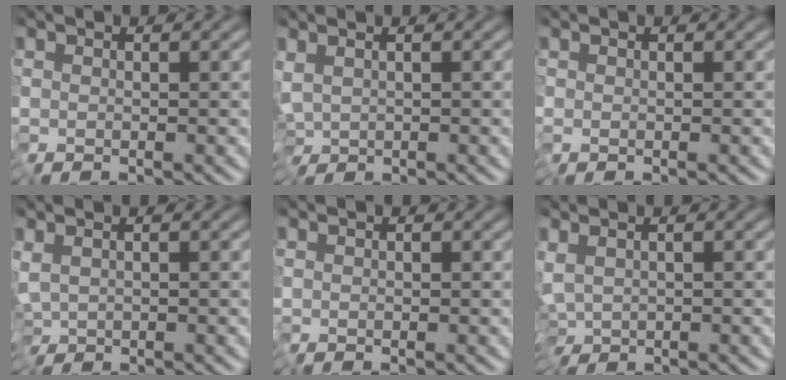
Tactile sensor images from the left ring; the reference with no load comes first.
{"total": 3.4, "force": [-0.9, 2.1, 2.5], "torque": [-0.055, -0.011, -0.011]}
{"total": 0.0}
{"total": 3.1, "force": [-1.1, 1.8, 2.3], "torque": [-0.050, -0.010, -0.015]}
{"total": 0.0}
{"total": 4.2, "force": [-1.3, 2.6, 3.0], "torque": [-0.062, -0.016, -0.011]}